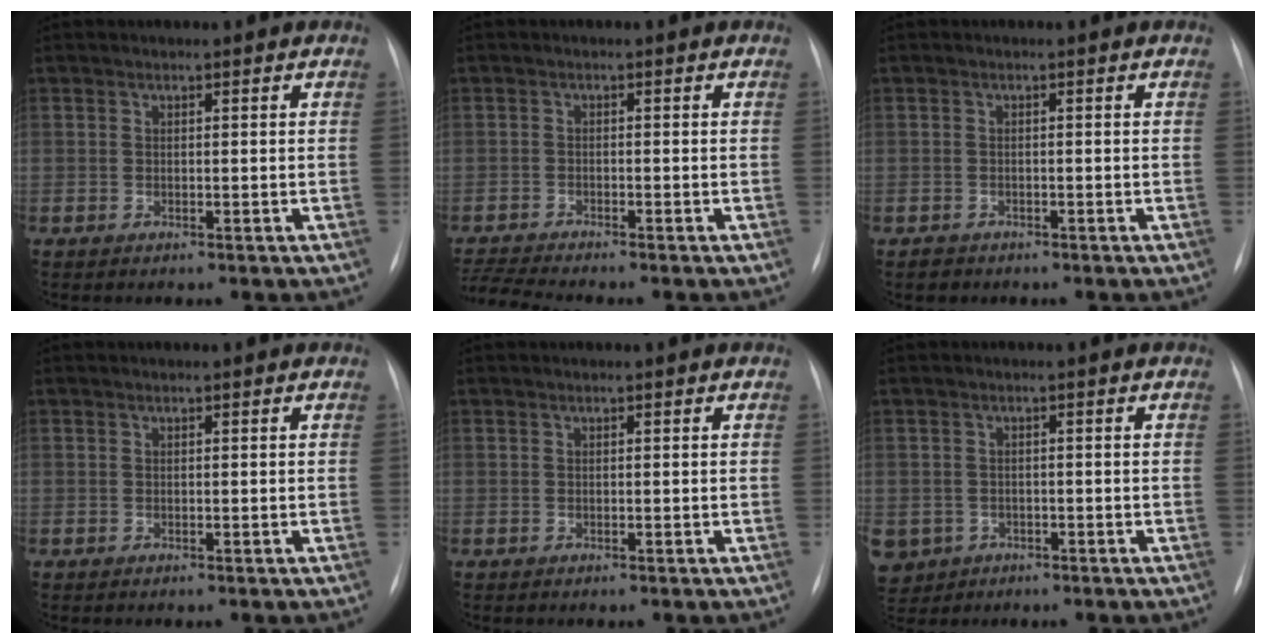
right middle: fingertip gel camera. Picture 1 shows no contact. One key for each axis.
{"total": 4.8, "fx": -4.4, "fy": -1.2, "fz": 1.2, "tx": -0.027, "ty": -0.016, "tz": -0.078}
{"total": 1.3, "fx": -1.0, "fy": 0.9, "fz": 0.0, "tx": -0.004, "ty": 0.002, "tz": -0.017}
{"total": 0.0}
{"total": 0.0}
{"total": 8.6, "fx": -3.8, "fy": 7.4, "fz": 2.3, "tx": -0.074, "ty": 0.003, "tz": -0.054}